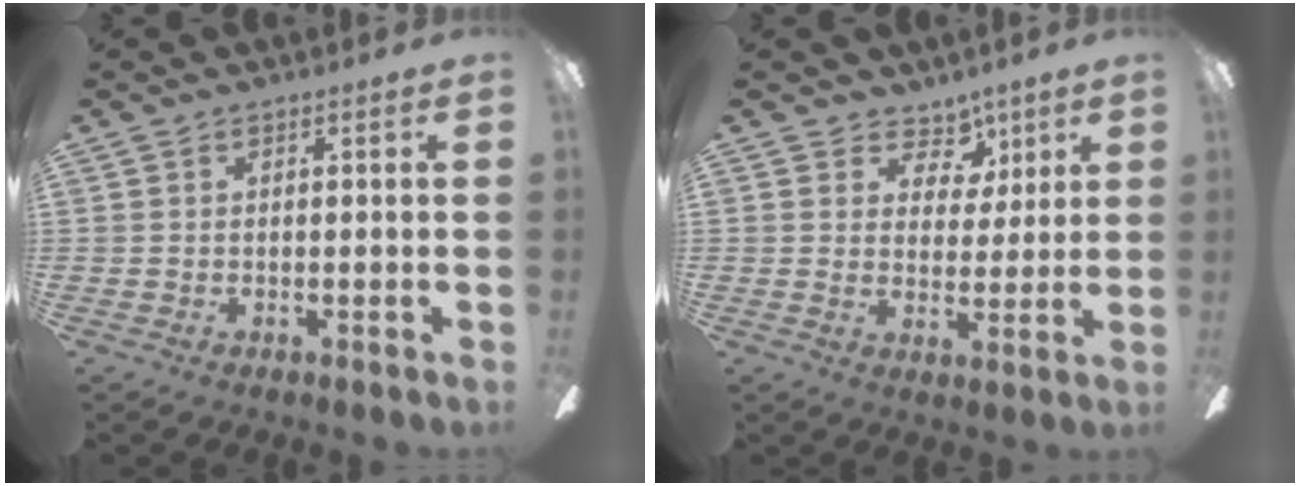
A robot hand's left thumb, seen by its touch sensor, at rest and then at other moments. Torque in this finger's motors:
{"motor_torque": [0.23, -0.36, -0.26, -0.15, -0.06]}